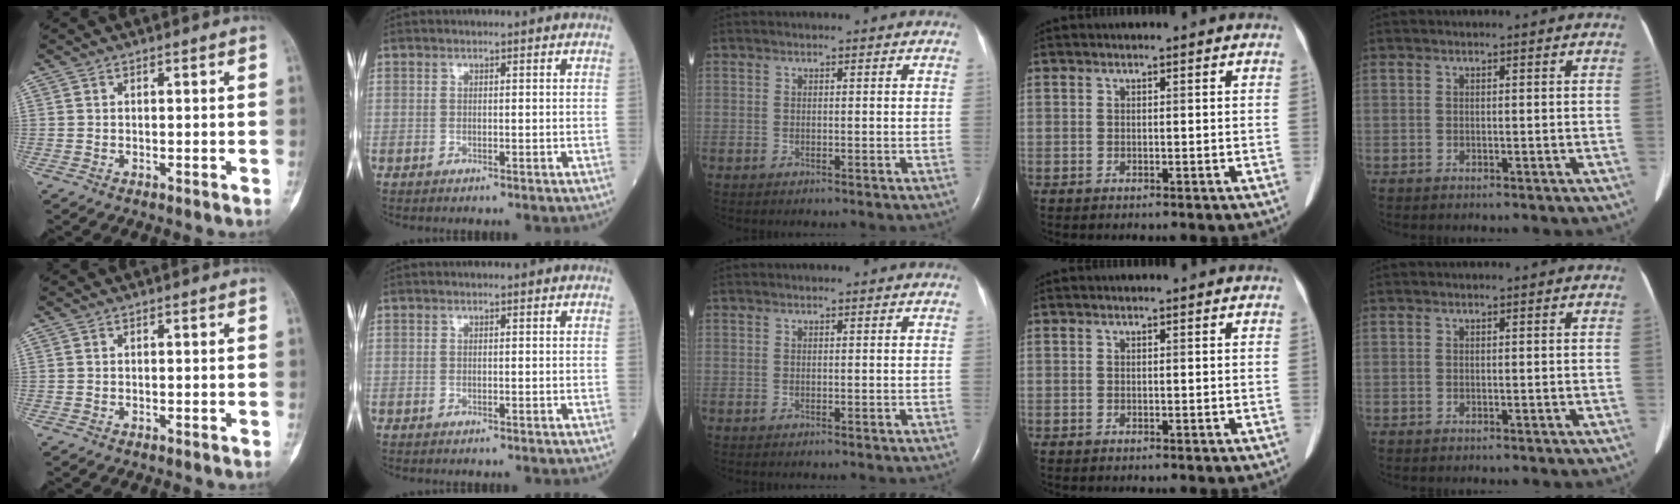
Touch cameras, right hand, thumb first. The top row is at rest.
{}